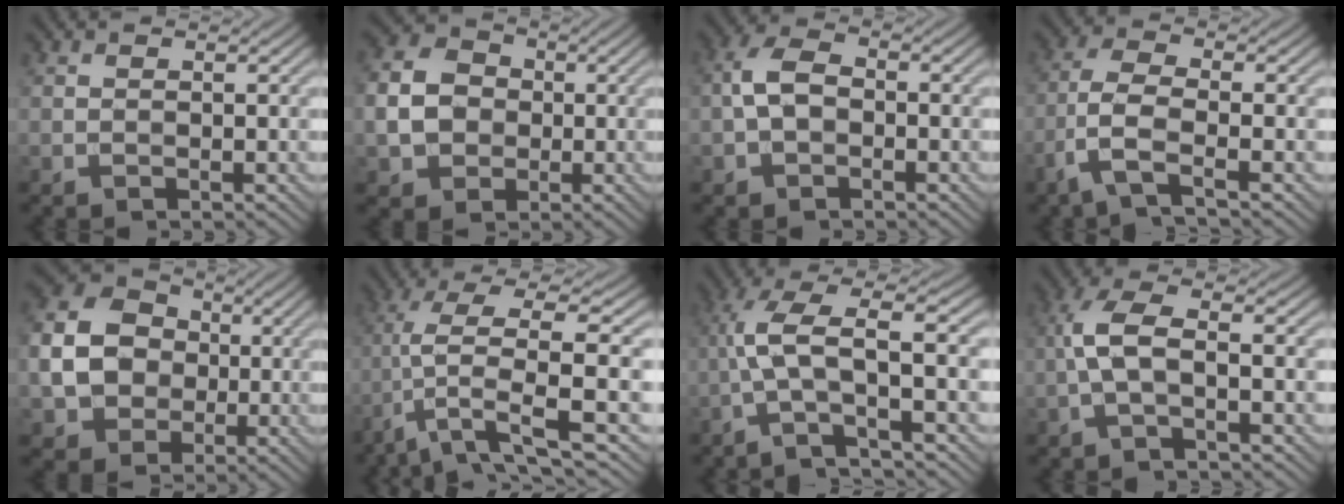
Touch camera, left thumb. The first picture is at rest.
{"total": 6.7, "force": [-0.7, 5.7, 3.4], "torque": [-0.086, 0.000, -0.021]}
{"total": 4.4, "force": [-0.8, 2.7, 3.3], "torque": [-0.075, 0.010, -0.023]}
{"total": 5.2, "force": [-2.7, 1.4, 4.3], "torque": [-0.100, -0.001, -0.072]}
{"total": 9.6, "force": [-0.8, 8.1, 5.2], "torque": [-0.131, 0.000, -0.023]}
{"total": 8.9, "force": [-1.9, 2.1, 8.5], "torque": [-0.154, 0.015, -0.043]}
{"total": 7.7, "force": [-1.7, 1.6, 7.3], "torque": [-0.136, 0.027, -0.053]}
{"total": 5.0, "force": [-1.0, 1.4, 4.7], "torque": [-0.109, 0.014, -0.029]}